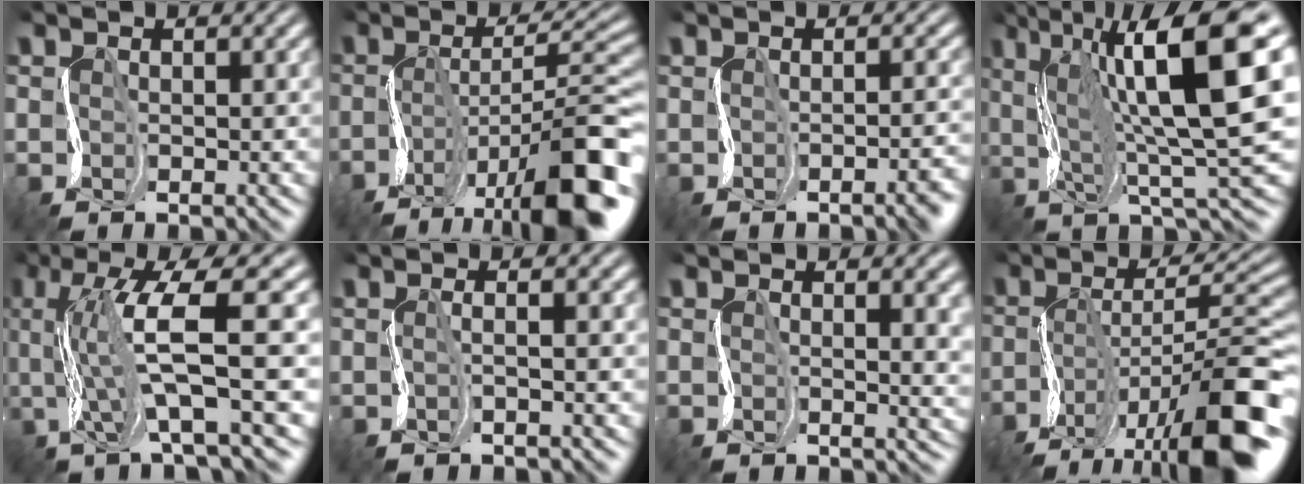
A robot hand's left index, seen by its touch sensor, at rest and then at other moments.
{"total": 12.8, "force": [-6.4, 4.4, 10.1], "torque": [-0.157, 0.003, -0.107]}
{"total": 4.3, "force": [-1.7, 1.7, 3.6], "torque": [-0.015, 0.004, -0.014]}
{"total": 14.1, "force": [4.5, 3.4, 13.0], "torque": [-0.187, 0.023, 0.076]}
{"total": 10.0, "force": [1.7, 2.3, 9.6], "torque": [-0.162, 0.016, 0.036]}
{"total": 1.8, "force": [0.5, 0.7, 1.5], "torque": [-0.013, 0.009, -0.005]}
{"total": 5.8, "force": [1.1, 3.0, 4.8], "torque": [-0.029, 0.004, 0.017]}
{"total": 13.2, "force": [-7.1, 4.8, 10.1], "torque": [-0.164, 0.005, -0.121]}